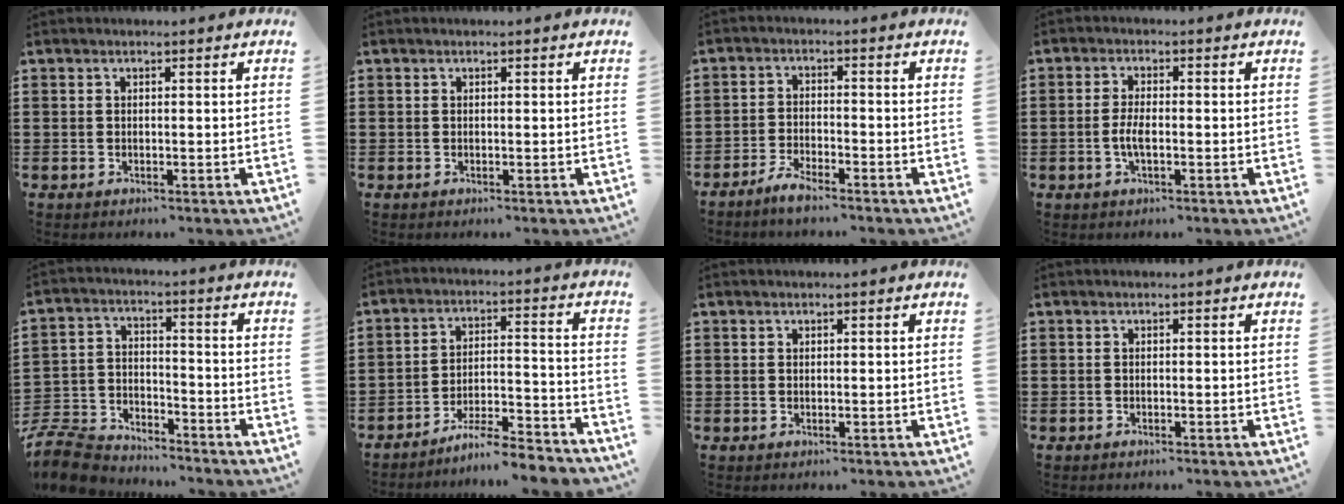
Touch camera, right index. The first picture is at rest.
{"total": 0.0}
{"total": 3.1, "force": [-2.9, 0.2, 1.1], "torque": [-0.029, 0.002, -0.058]}
{"total": 3.3, "force": [-0.7, 0.9, 3.1], "torque": [-0.071, -0.006, -0.018]}
{"total": 8.5, "force": [-8.1, 2.1, 1.5], "torque": [-0.044, 0.017, -0.163]}
{"total": 6.7, "force": [-6.3, -0.2, 2.3], "torque": [-0.034, 0.000, -0.120]}
{"total": 0.0}
{"total": 0.0}